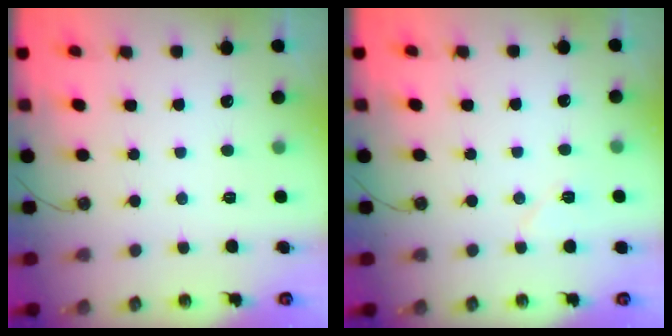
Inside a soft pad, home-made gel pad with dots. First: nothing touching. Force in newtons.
{"total": 6.3, "press": 4.4, "slide": 4.5}